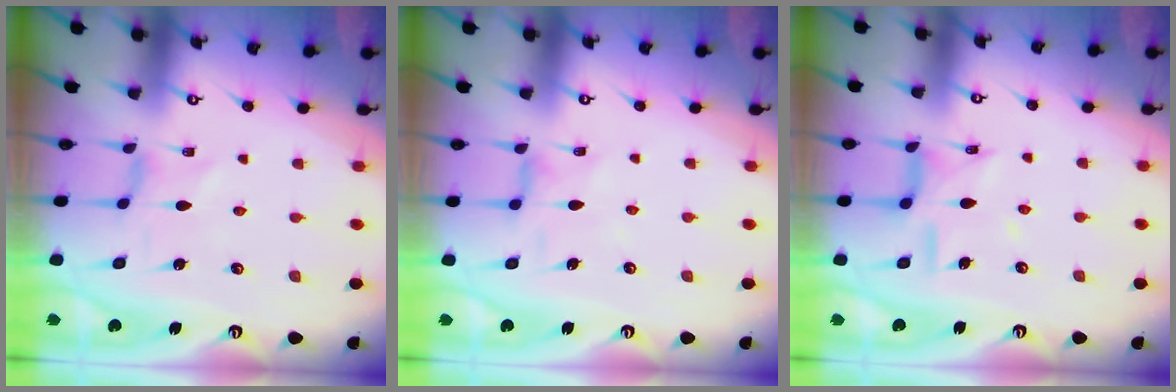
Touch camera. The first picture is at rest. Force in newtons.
{"total": 3.5, "press": 3.5, "slide": 0.4}
{"total": 9.9, "press": 9.8, "slide": 0.7}